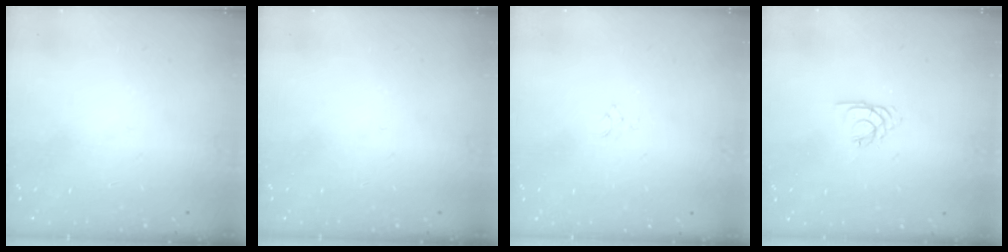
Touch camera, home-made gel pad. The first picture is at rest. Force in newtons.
{"total": 0.0}
{"total": 2.9, "press": 2.9, "slide": 0.3}
{"total": 1.4, "press": 1.3, "slide": 0.3}